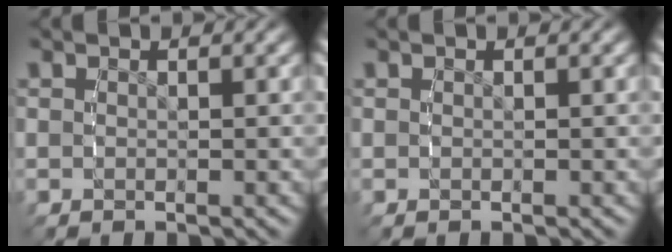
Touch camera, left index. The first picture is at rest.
{"total": 0.0}